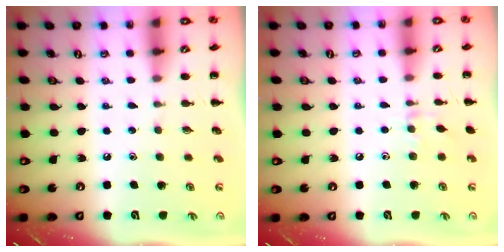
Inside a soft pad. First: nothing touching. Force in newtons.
{"total": 5.0, "press": 4.9, "slide": 1.2}